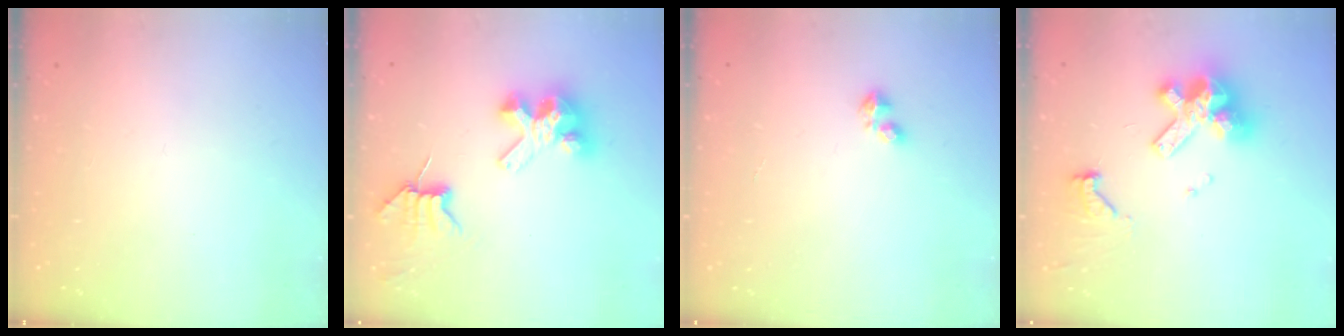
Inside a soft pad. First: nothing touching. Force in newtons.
{"total": 8.4, "press": 8.4, "slide": 0.6}
{"total": 2.4, "press": 2.4, "slide": 0.5}
{"total": 14.4, "press": 14.4, "slide": 1.3}